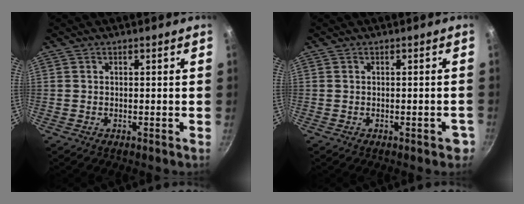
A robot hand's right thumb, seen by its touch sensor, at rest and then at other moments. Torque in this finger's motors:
{"motor_torque": [3.04, 1.97, 0.54, -0.10, 0.12]}